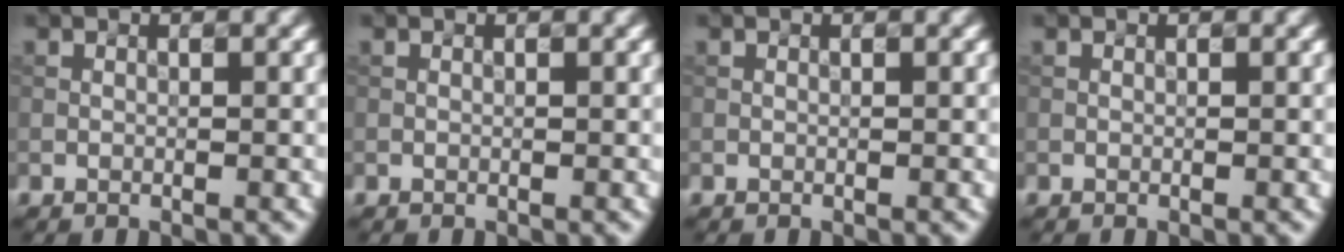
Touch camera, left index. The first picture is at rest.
{"total": 0.0}
{"total": 0.0}
{"total": 0.0}